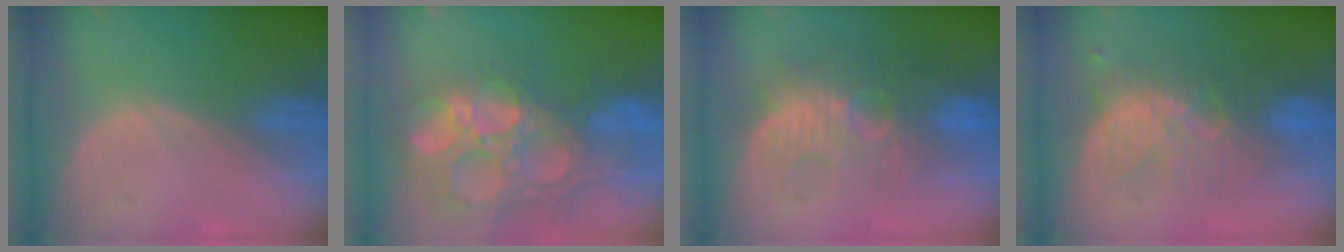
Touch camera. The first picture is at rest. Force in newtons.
{"total": 14.9, "press": 12.3, "slide": 8.3}
{"total": 10.1, "press": 9.3, "slide": 4.0}
{"total": 8.3, "press": 8.1, "slide": 2.0}